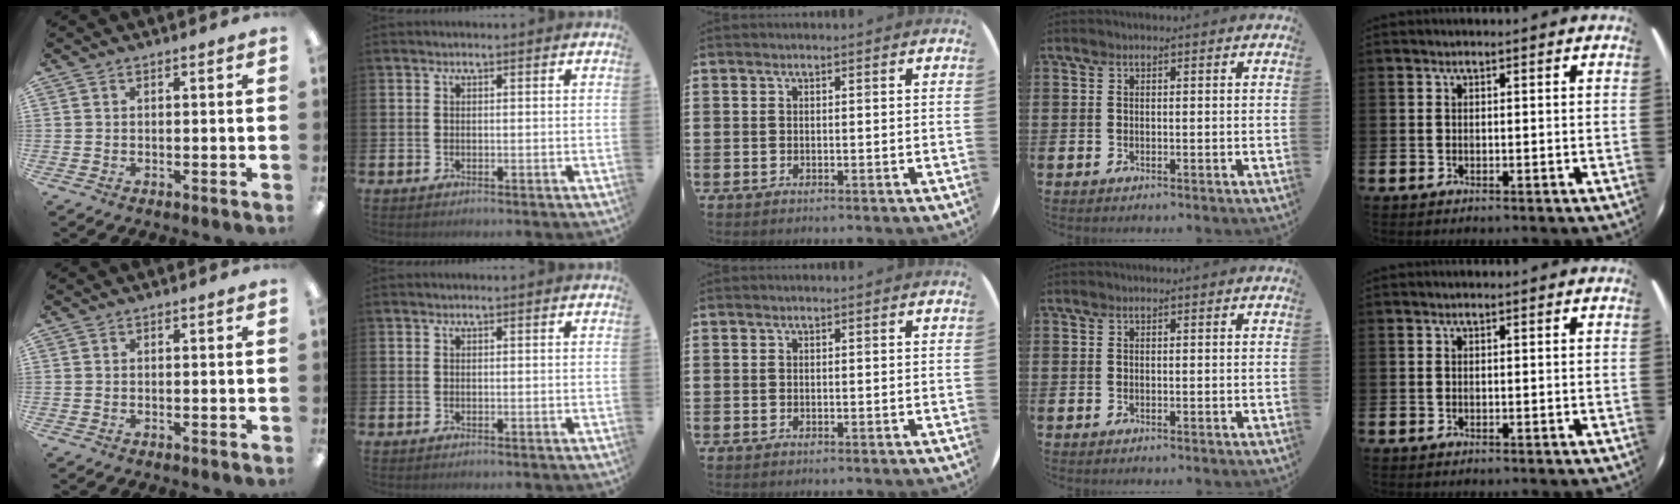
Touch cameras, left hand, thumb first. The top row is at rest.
{}